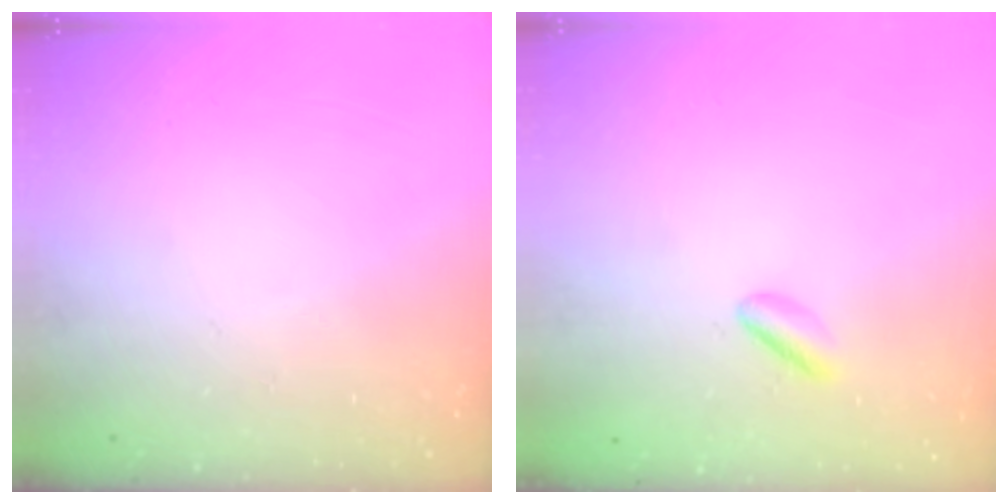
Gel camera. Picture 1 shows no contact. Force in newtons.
{"total": 2.6, "press": 2.4, "slide": 1.0}